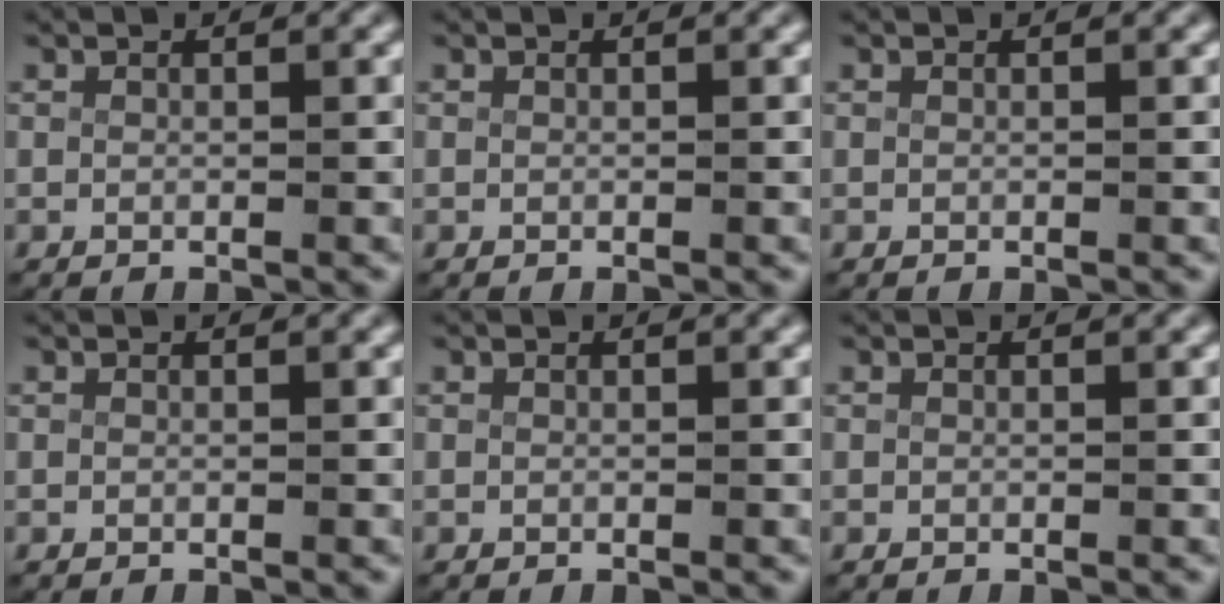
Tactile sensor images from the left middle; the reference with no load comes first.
{"total": 0.0}
{"total": 0.0}
{"total": 0.0}
{"total": 0.0}
{"total": 0.0}